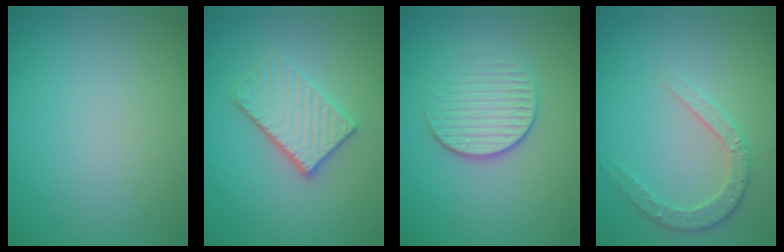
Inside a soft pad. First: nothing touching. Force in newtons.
{"total": 3.8, "press": 3.2, "slide": 2.0}
{"total": 3.4, "press": 2.7, "slide": 2.0}
{"total": 2.6, "press": 2.5, "slide": 0.8}